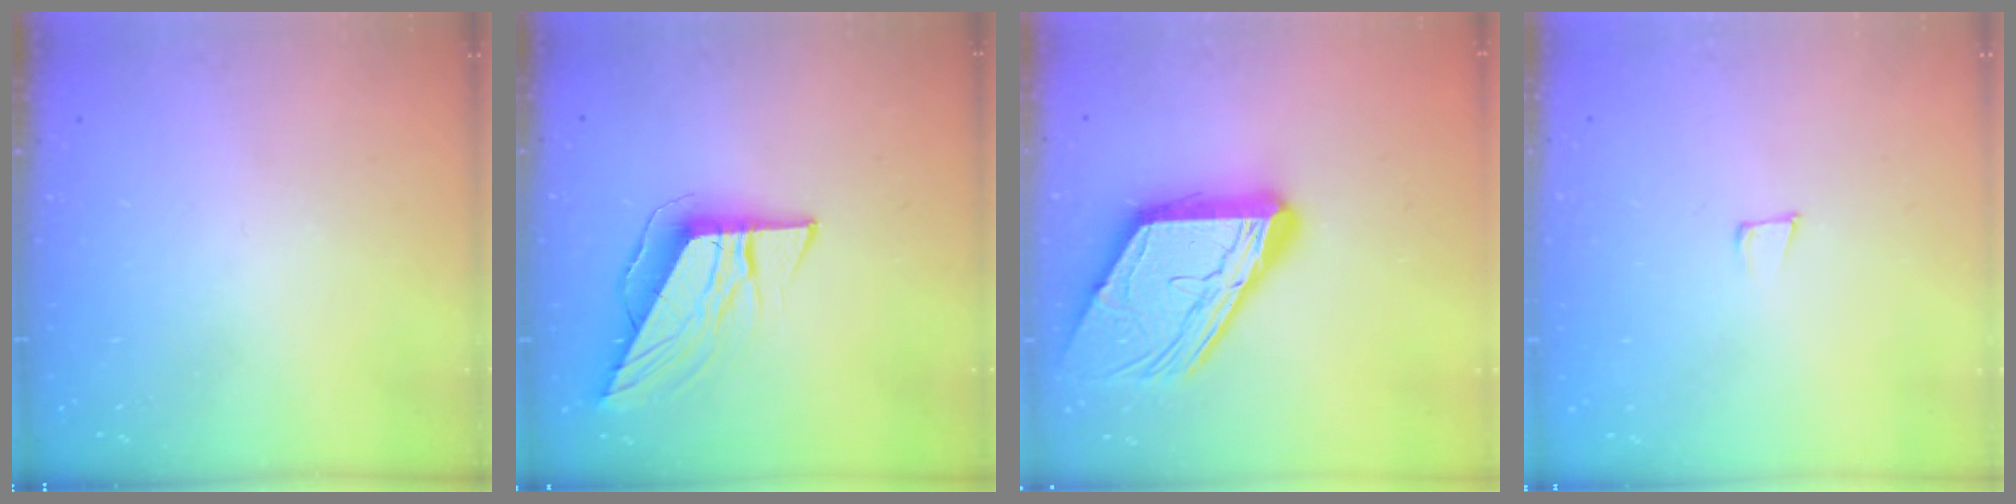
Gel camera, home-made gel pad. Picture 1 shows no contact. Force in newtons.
{"total": 8.7, "press": 8.7, "slide": 0.3}
{"total": 18.5, "press": 18.4, "slide": 1.9}
{"total": 4.9, "press": 4.7, "slide": 1.0}